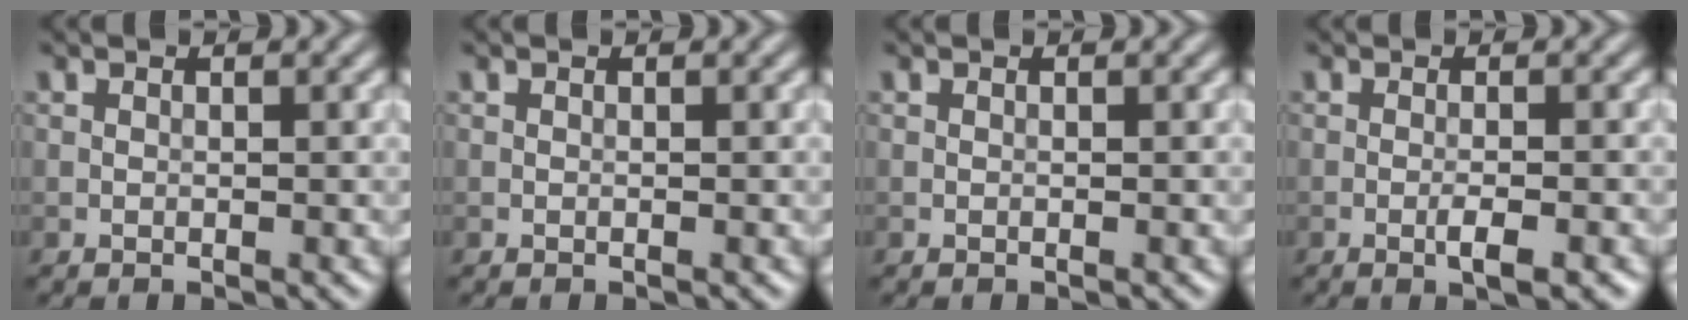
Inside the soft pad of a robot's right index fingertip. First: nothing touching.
{"total": 0.0}
{"total": 0.0}
{"total": 2.2, "force": [-1.0, 0.3, 2.0], "torque": [-0.030, 0.002, -0.018]}